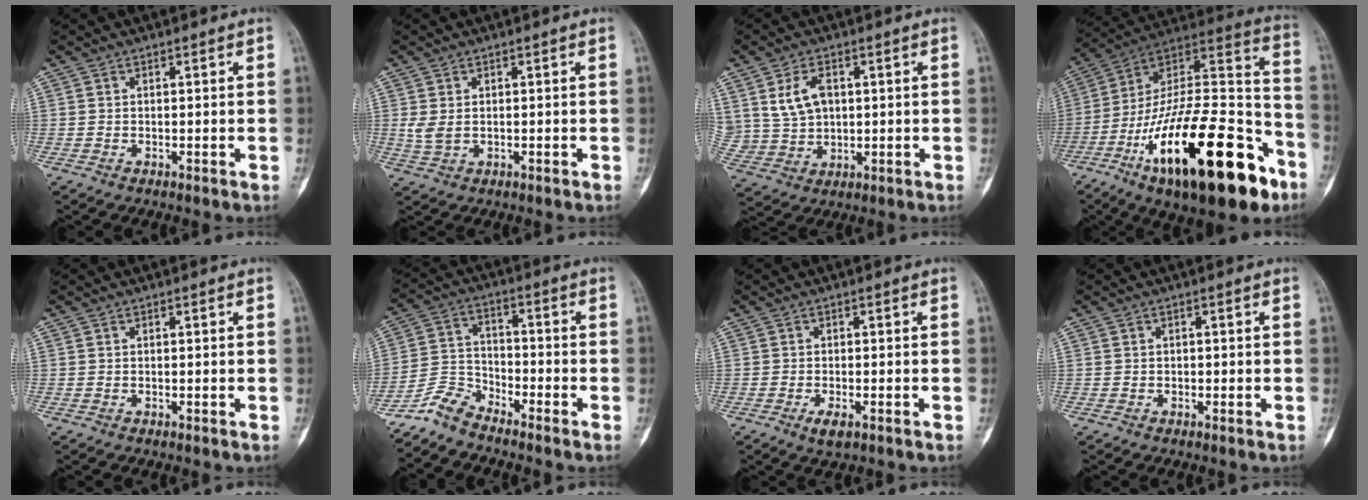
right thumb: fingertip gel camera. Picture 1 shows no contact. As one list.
[{"total": 2.8, "force": [0.2, 1.8, 2.1], "torque": [-0.049, 0.000, 0.008]}, {"total": 7.9, "force": [2.4, 5.5, 5.1], "torque": [-0.084, -0.006, 0.059]}, {"total": 35.0, "force": [-16.8, 12.8, 27.9], "torque": [-0.421, 0.068, -0.272]}, {"total": 0.0}, {"total": 5.9, "force": [-5.7, 1.6, 0.8], "torque": [-0.012, 0.044, -0.122]}, {"total": 2.6, "force": [-1.3, 0.9, 2.1], "torque": [-0.036, -0.002, -0.023]}, {"total": 0.6, "force": [-0.1, 0.5, 0.2], "torque": [0.000, 0.003, -0.003]}]